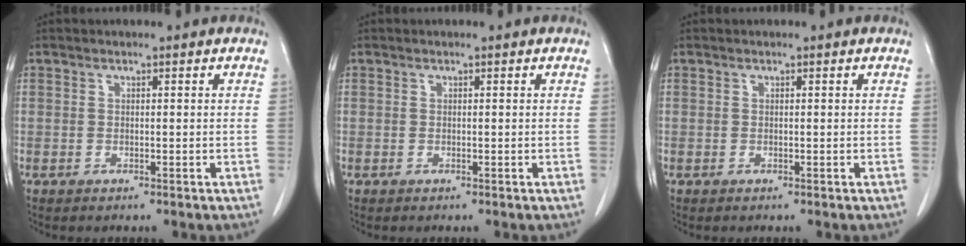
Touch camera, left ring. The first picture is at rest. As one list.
[{"total": 0.0}, {"total": 0.0}]